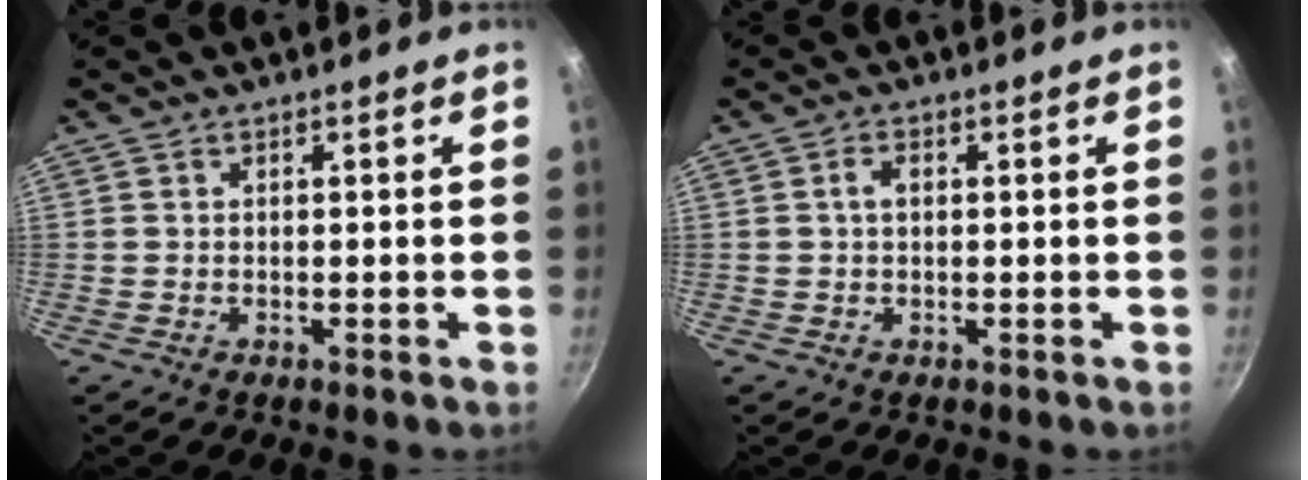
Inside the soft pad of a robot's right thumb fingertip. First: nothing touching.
{"total": 2.2, "force": [0.3, 1.4, 1.7], "torque": [-0.026, 0.007, 0.004]}